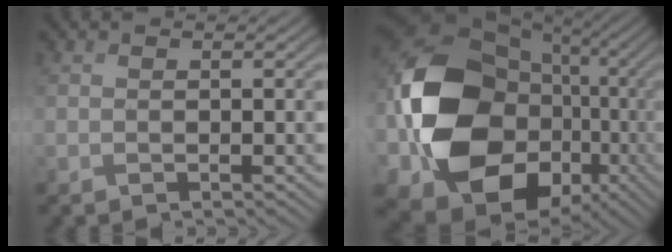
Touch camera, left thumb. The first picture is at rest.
{"total": 19.5, "force": [-2.4, 15.3, 11.9], "torque": [-0.272, -0.020, -0.040]}